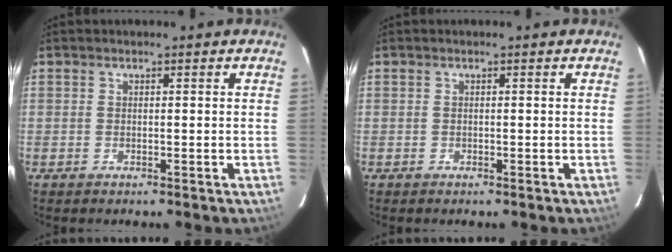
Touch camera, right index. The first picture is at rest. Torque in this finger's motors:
{"motor_torque": [-0.04, 0.00, -0.03, -0.01]}